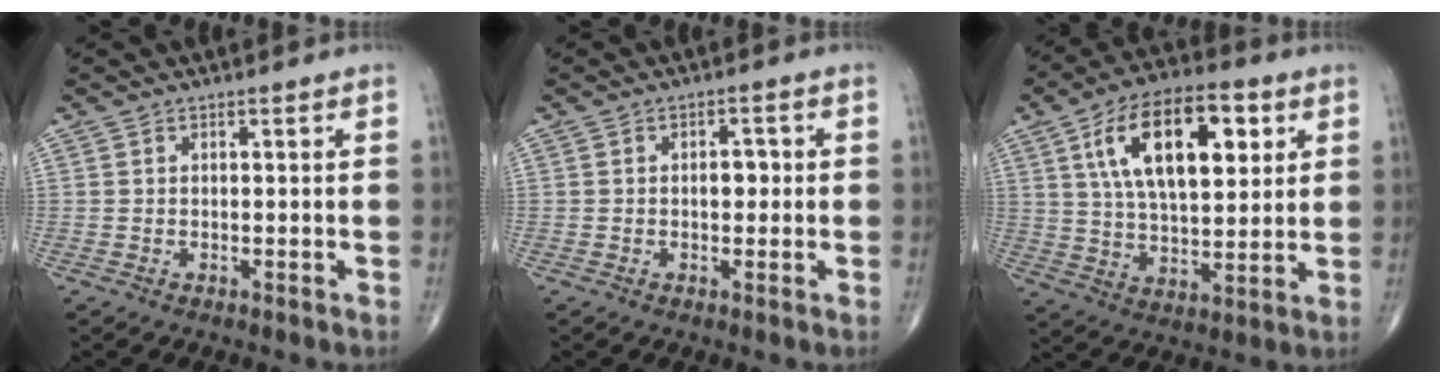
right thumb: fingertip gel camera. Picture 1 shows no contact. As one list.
[{"total": 2.8, "force": [0.0, 1.7, 2.1], "torque": [-0.018, 0.006, -0.003]}, {"total": 19.4, "force": [6.7, 9.3, 15.6], "torque": [-0.238, -0.007, 0.111]}]